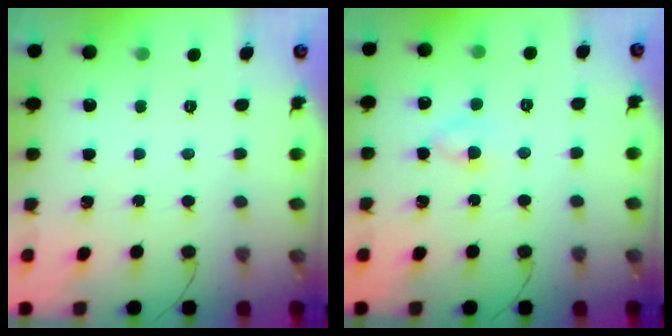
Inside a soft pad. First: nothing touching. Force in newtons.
{"total": 2.1, "press": 1.9, "slide": 0.9}